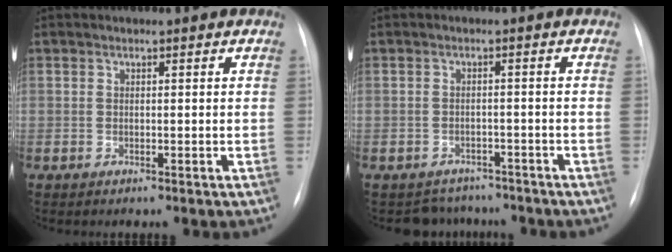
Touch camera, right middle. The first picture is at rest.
{"total": 4.9, "force": [-4.3, 2.3, -0.5], "torque": [0.009, 0.015, -0.056]}